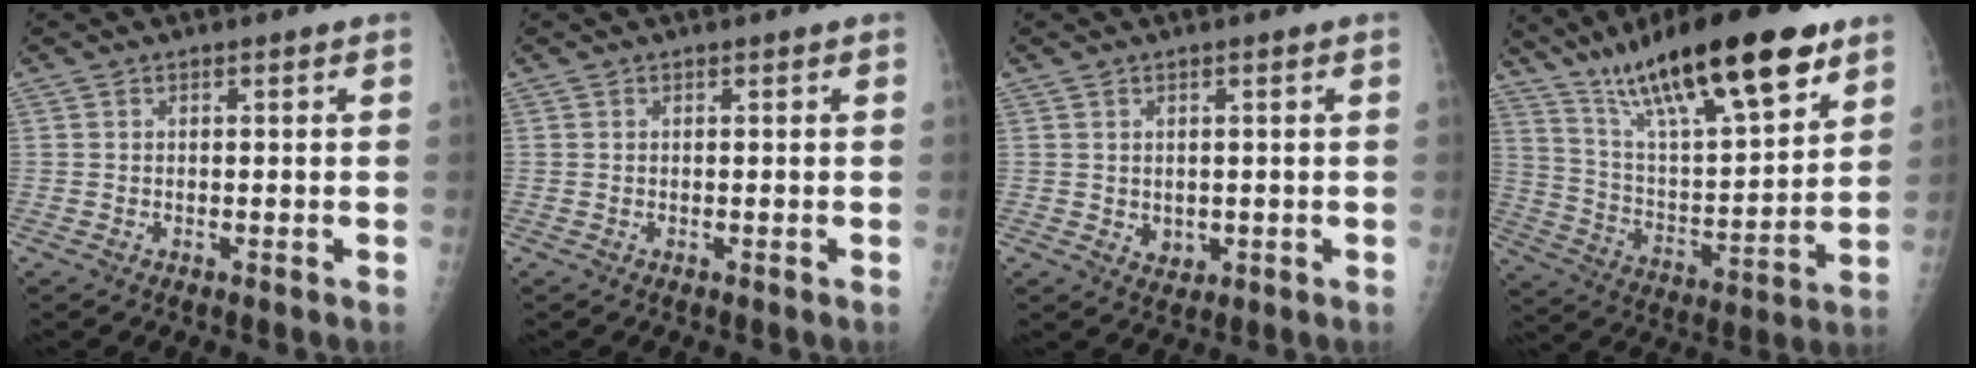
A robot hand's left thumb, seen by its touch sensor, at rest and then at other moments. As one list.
[{"total": 0.0}, {"total": 2.6, "force": [-0.1, 2.1, 1.5], "torque": [-0.014, -0.003, 0.008]}, {"total": 26.4, "force": [16.5, 6.8, 19.4], "torque": [-0.303, -0.046, 0.282]}]